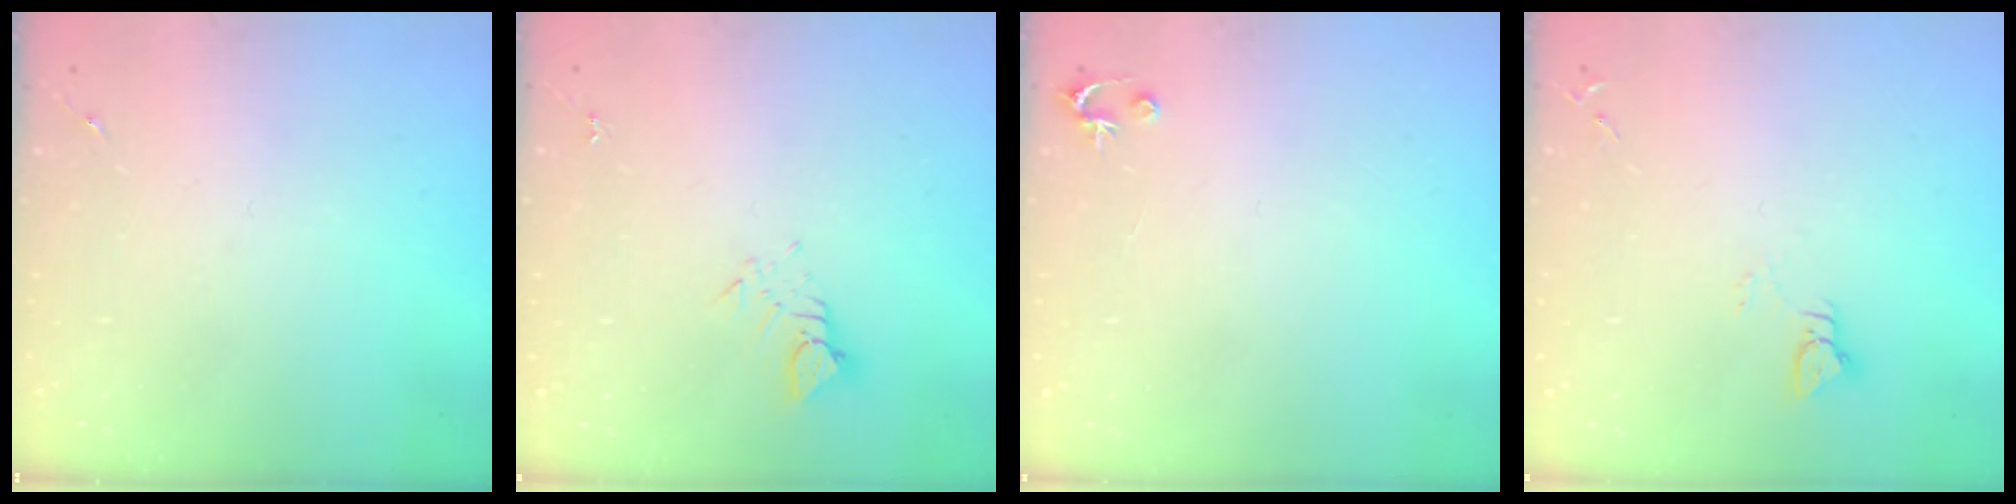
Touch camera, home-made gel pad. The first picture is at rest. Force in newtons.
{"total": 3.1, "press": 3.1, "slide": 0.3}
{"total": 2.5, "press": 2.5, "slide": 0.2}
{"total": 3.0, "press": 3.0, "slide": 0.3}